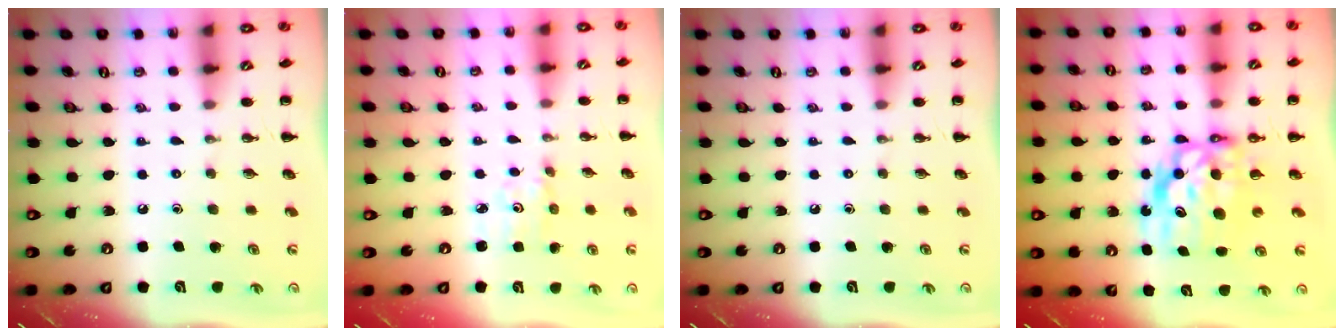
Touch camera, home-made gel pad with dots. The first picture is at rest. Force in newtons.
{"total": 2.0, "press": 2.0, "slide": 0.2}
{"total": 0.0}
{"total": 9.7, "press": 9.3, "slide": 2.7}